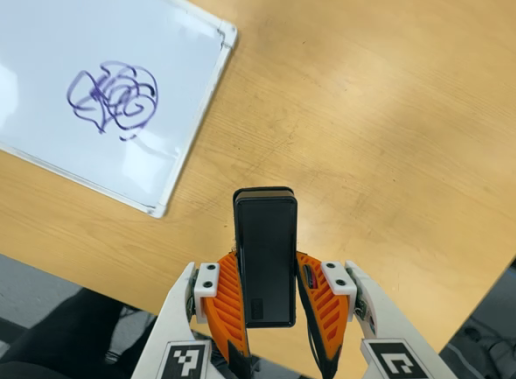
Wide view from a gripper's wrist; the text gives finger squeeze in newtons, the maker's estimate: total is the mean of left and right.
{"total": 4.8, "left": 3.7, "right": 5.8}